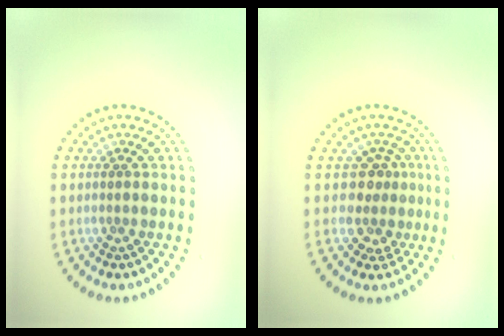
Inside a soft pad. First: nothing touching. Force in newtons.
{"total": 2.6, "press": 1.8, "slide": 1.8}